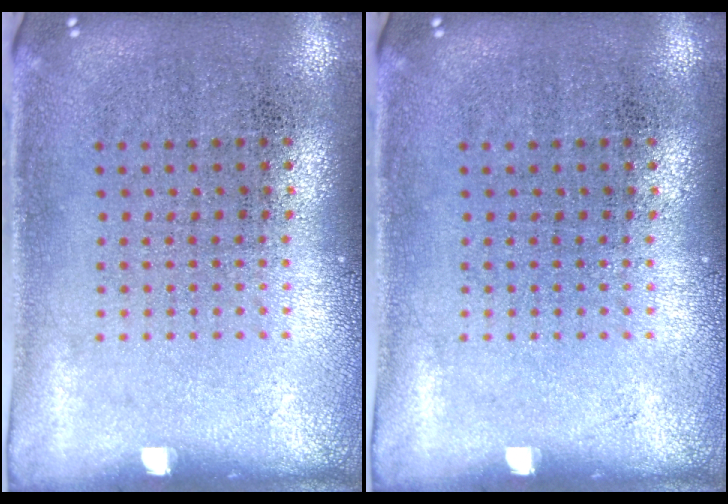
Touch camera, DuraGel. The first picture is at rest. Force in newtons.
{"total": 0.0}